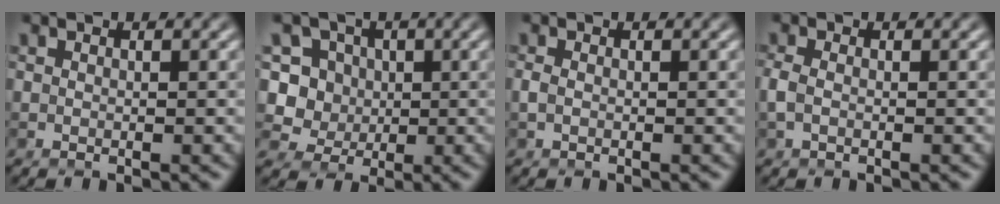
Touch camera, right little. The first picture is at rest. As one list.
[{"total": 6.6, "force": [1.0, 6.2, 2.1], "torque": [-0.032, 0.023, 0.006]}, {"total": 0.8, "force": [-0.2, 0.5, 0.5], "torque": [-0.013, -0.001, -0.006]}, {"total": 1.4, "force": [-0.4, 0.8, 1.0], "torque": [-0.025, 0.001, -0.012]}]